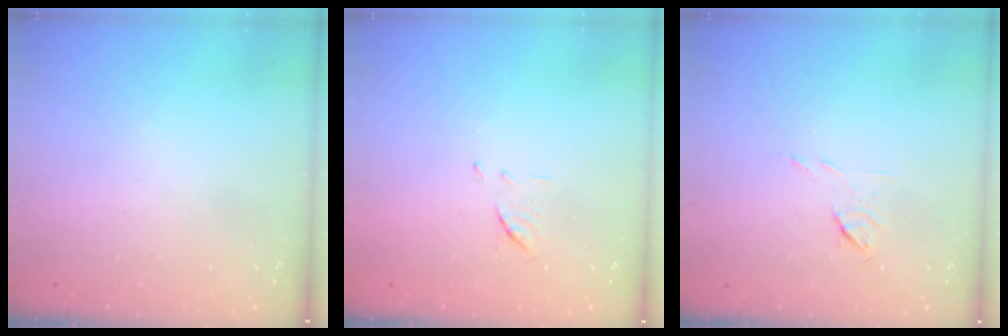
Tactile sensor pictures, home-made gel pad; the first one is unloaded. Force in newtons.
{"total": 6.4, "press": 6.4, "slide": 0.4}
{"total": 4.8, "press": 4.7, "slide": 1.0}